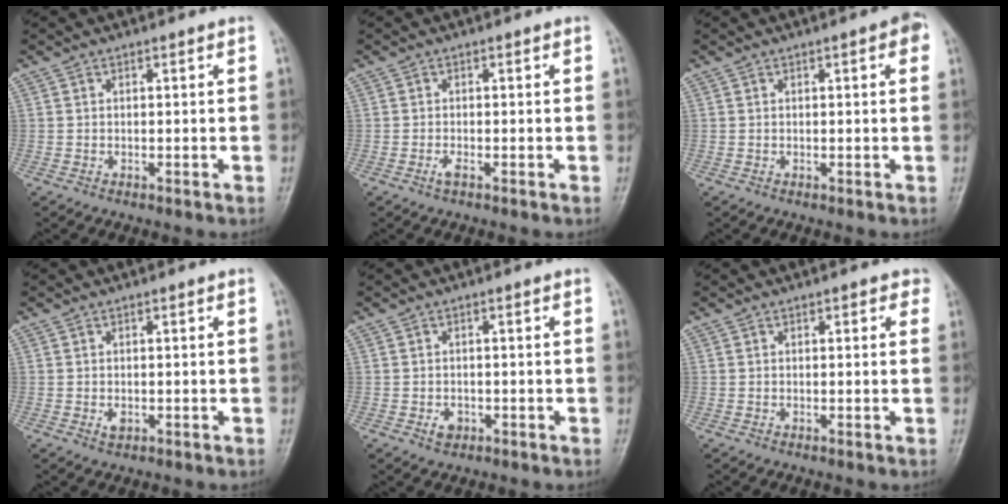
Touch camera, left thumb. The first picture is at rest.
{"total": 1.0, "force": [-0.7, 0.2, 0.7], "torque": [-0.021, -0.003, -0.014]}
{"total": 2.8, "force": [1.0, 0.9, 2.5], "torque": [-0.025, 0.003, 0.006]}
{"total": 1.1, "force": [-0.3, 0.8, 0.7], "torque": [-0.011, -0.002, -0.003]}
{"total": 1.9, "force": [-0.8, 1.5, 0.8], "torque": [-0.007, 0.002, -0.009]}
{"total": 1.7, "force": [0.9, 1.0, 1.0], "torque": [0.007, 0.001, 0.005]}